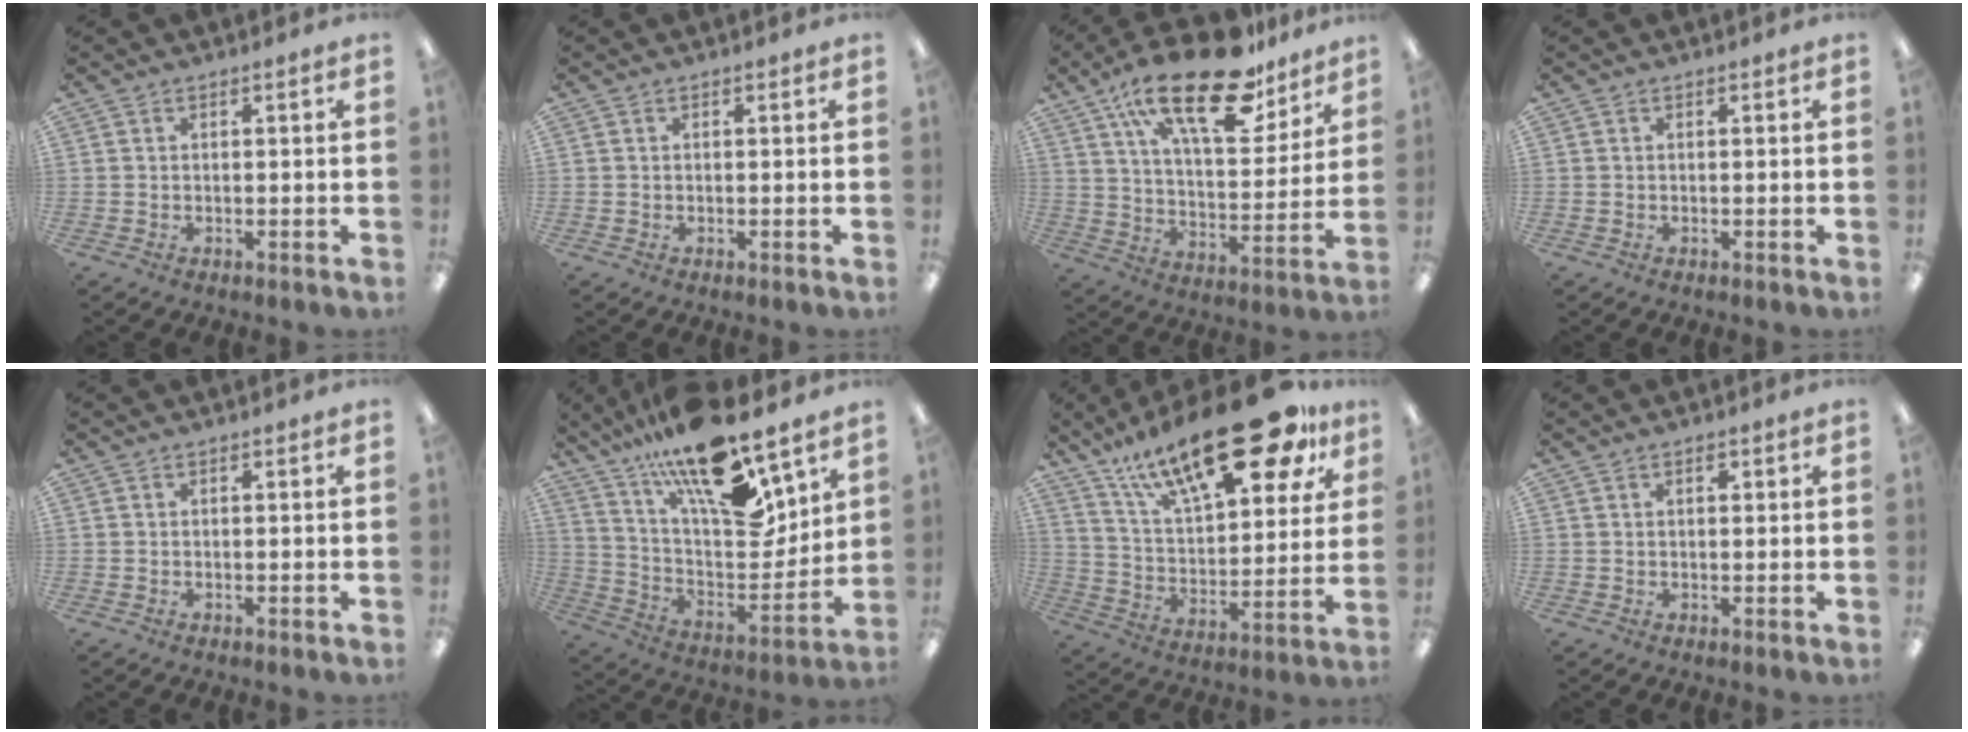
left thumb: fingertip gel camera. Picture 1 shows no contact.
{"total": 0.0}
{"total": 25.1, "force": [16.5, 9.9, 16.1], "torque": [-0.261, -0.091, 0.278]}
{"total": 0.0}
{"total": 0.0}
{"total": 20.9, "force": [15.7, 6.0, 12.4], "torque": [-0.217, -0.109, 0.270]}
{"total": 26.7, "force": [17.8, 9.7, 17.4], "torque": [-0.272, -0.098, 0.294]}
{"total": 1.4, "force": [0.8, 0.8, 0.8], "torque": [-0.009, 0.001, 0.011]}